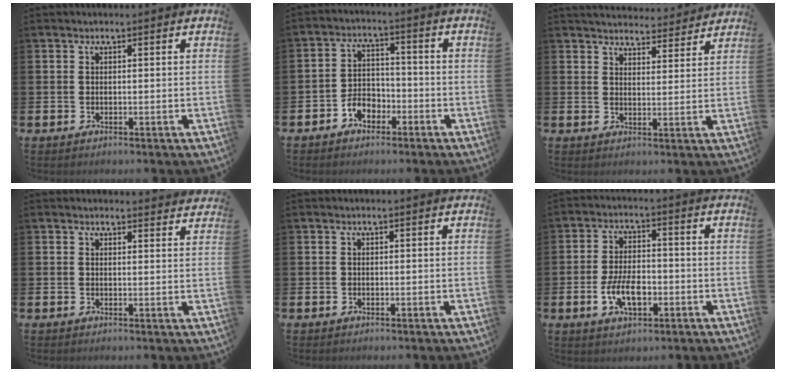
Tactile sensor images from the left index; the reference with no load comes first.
{"total": 4.0, "force": [-2.6, 2.7, 1.5], "torque": [-0.033, 0.009, -0.054]}
{"total": 4.5, "force": [4.4, 0.7, 0.1], "torque": [-0.001, -0.034, 0.076]}
{"total": 1.7, "force": [1.7, 0.3, -0.1], "torque": [0.009, -0.008, 0.029]}
{"total": 0.0}
{"total": 6.1, "force": [-1.8, 3.2, 4.9], "torque": [-0.082, -0.001, -0.038]}